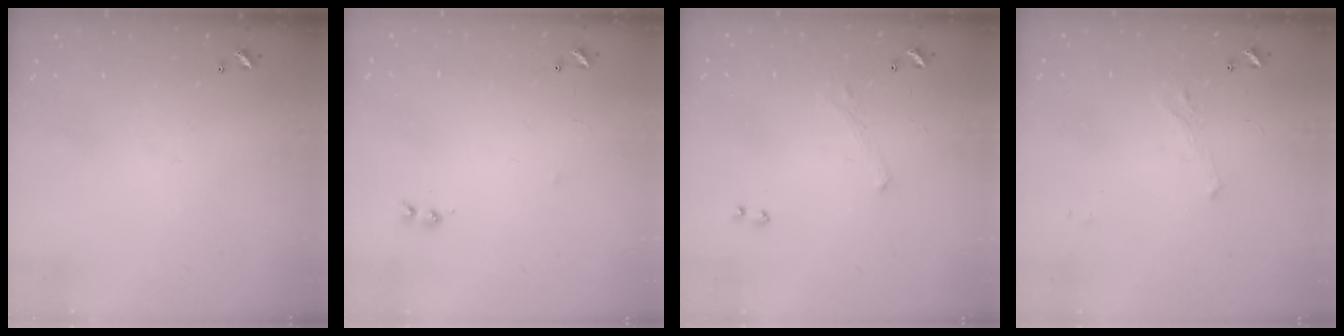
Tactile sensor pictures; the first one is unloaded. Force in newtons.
{"total": 7.3, "press": 7.3, "slide": 0.5}
{"total": 1.6, "press": 1.5, "slide": 0.6}
{"total": 1.4, "press": 1.3, "slide": 0.6}